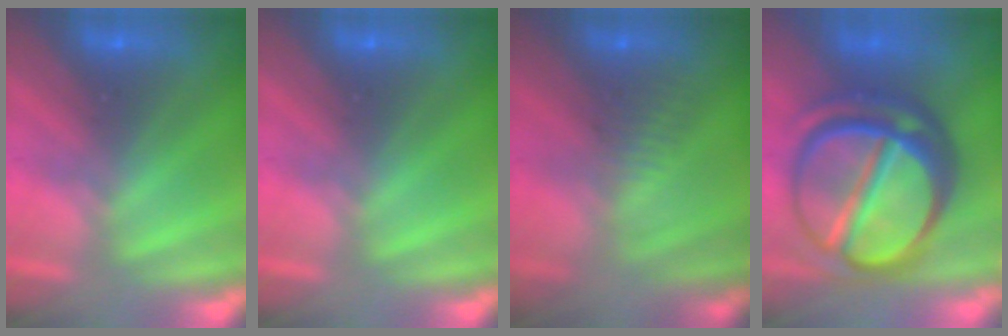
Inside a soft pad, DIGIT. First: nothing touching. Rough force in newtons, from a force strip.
{"total": 0.0}
{"total": 2.8}
{"total": 7.7}